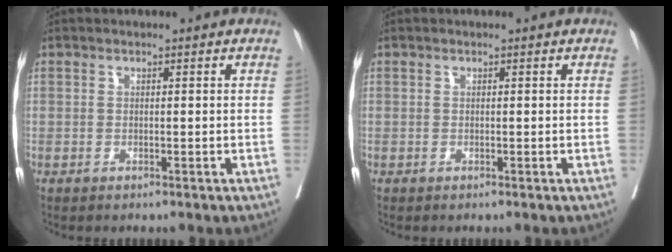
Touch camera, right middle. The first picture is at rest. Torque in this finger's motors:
{"motor_torque": [0.25, -0.10, 0.03, -0.01]}